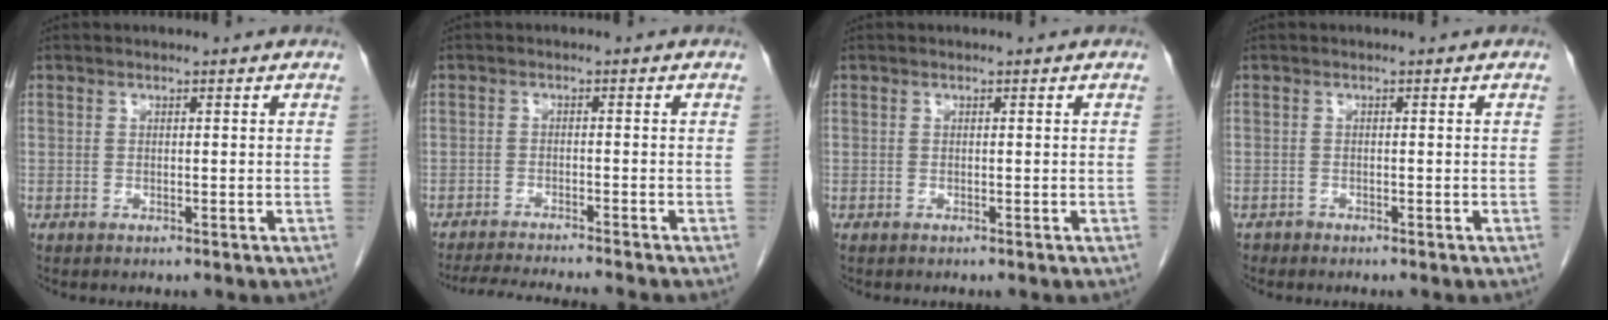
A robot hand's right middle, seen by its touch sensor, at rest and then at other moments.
{"total": 8.7, "force": [-8.1, -0.8, 3.2], "torque": [-0.042, -0.014, -0.127]}
{"total": 0.0}
{"total": 0.6, "force": [-0.5, 0.3, -0.1], "torque": [-0.005, 0.001, -0.011]}